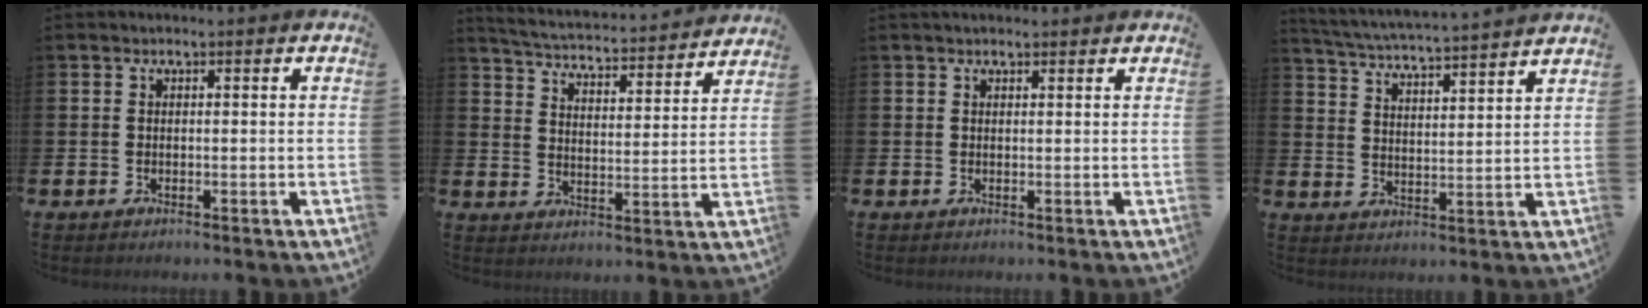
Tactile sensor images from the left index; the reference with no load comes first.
{"total": 4.6, "force": [4.6, 0.5, 0.6], "torque": [-0.038, -0.041, 0.074]}
{"total": 1.0, "force": [0.9, 0.4, 0.2], "torque": [0.004, 0.001, 0.015]}
{"total": 5.0, "force": [4.9, -0.5, 0.8], "torque": [-0.040, -0.041, 0.082]}